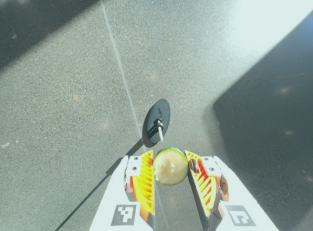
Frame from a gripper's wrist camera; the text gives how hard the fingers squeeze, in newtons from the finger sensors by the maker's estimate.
{"total": 9.2, "left": 9.2, "right": 9.2}